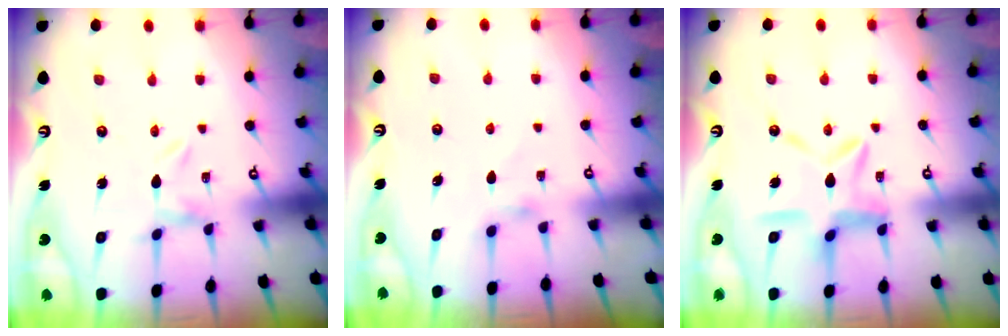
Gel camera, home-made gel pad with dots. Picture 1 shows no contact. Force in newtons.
{"total": 2.9, "press": 2.9, "slide": 0.4}
{"total": 13.7, "press": 13.7, "slide": 1.2}